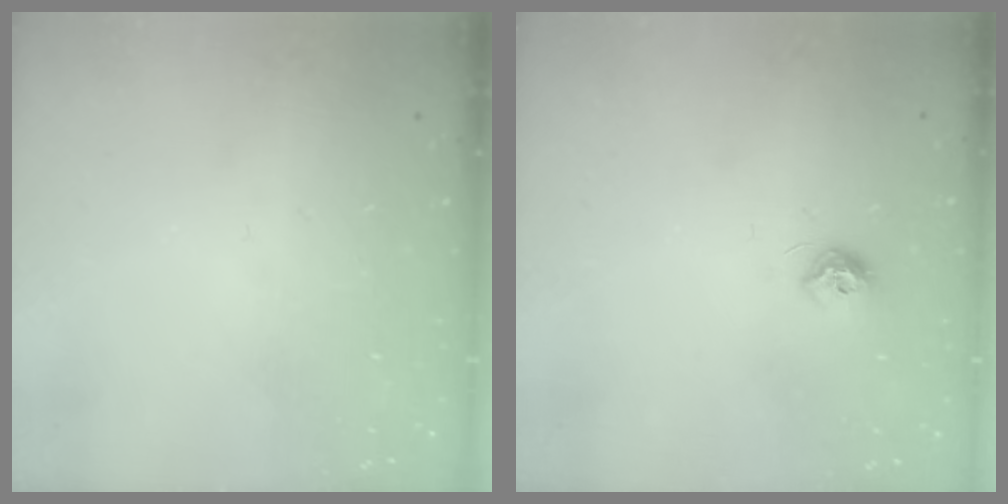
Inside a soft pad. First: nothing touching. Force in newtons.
{"total": 7.2, "press": 7.2, "slide": 0.5}